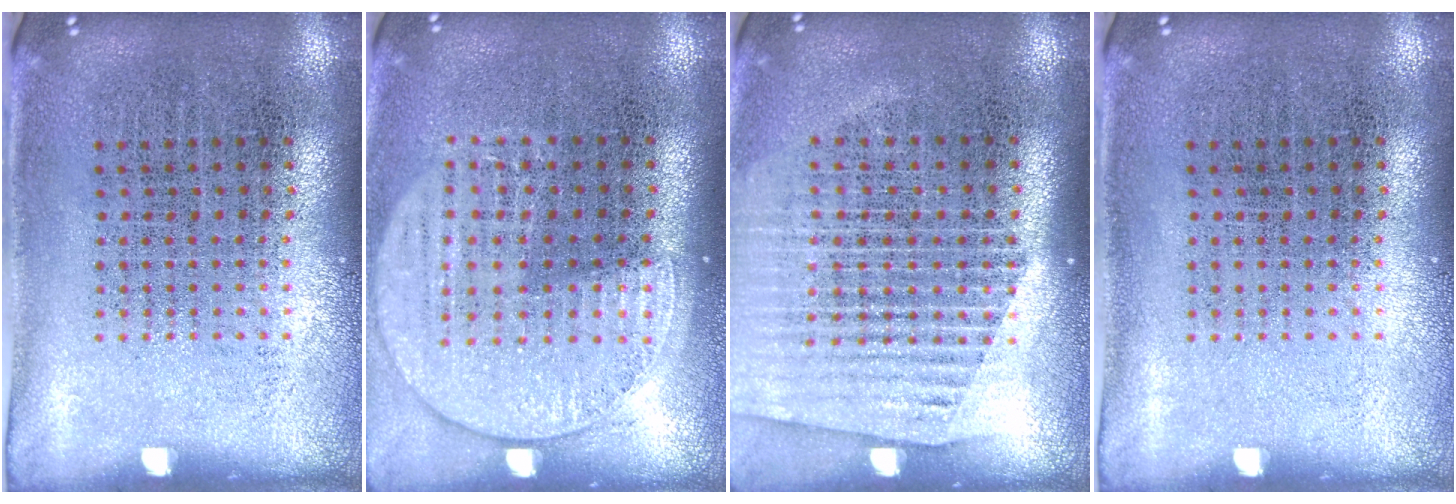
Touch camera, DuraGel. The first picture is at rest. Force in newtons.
{"total": 1.4, "press": 1.3, "slide": 0.5}
{"total": 1.5, "press": 1.4, "slide": 0.5}
{"total": 0.0}